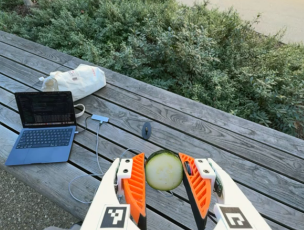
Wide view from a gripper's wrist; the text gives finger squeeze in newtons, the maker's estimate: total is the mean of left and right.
{"total": 8.6, "left": 8.0, "right": 9.2}